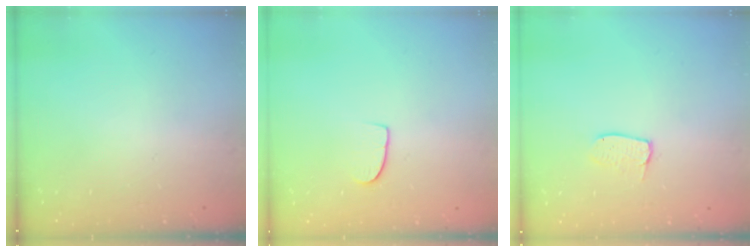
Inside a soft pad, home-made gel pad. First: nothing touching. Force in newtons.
{"total": 6.5, "press": 6.5, "slide": 0.5}
{"total": 4.3, "press": 4.3, "slide": 0.2}